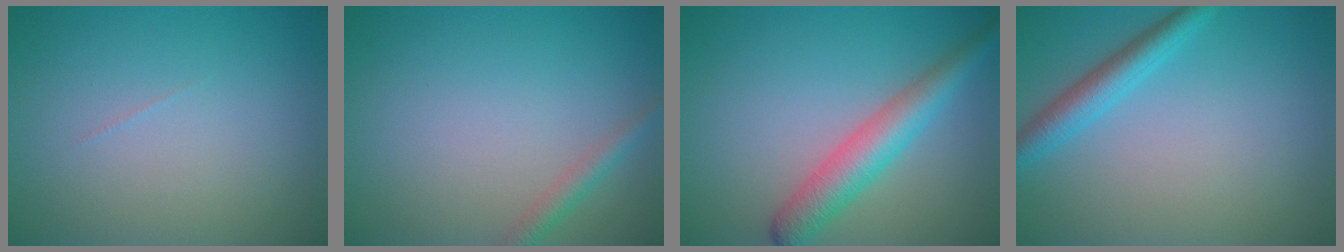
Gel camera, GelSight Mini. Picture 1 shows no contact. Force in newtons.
{"total": 1.5, "press": 1.5, "slide": 0.0}
{"total": 4.5, "press": 4.5, "slide": 0.2}
{"total": 3.0, "press": 2.9, "slide": 0.2}